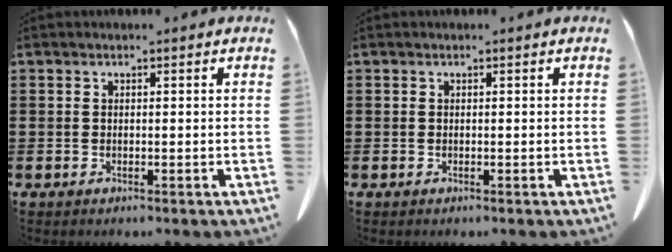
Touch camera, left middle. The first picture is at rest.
{"total": 0.0}